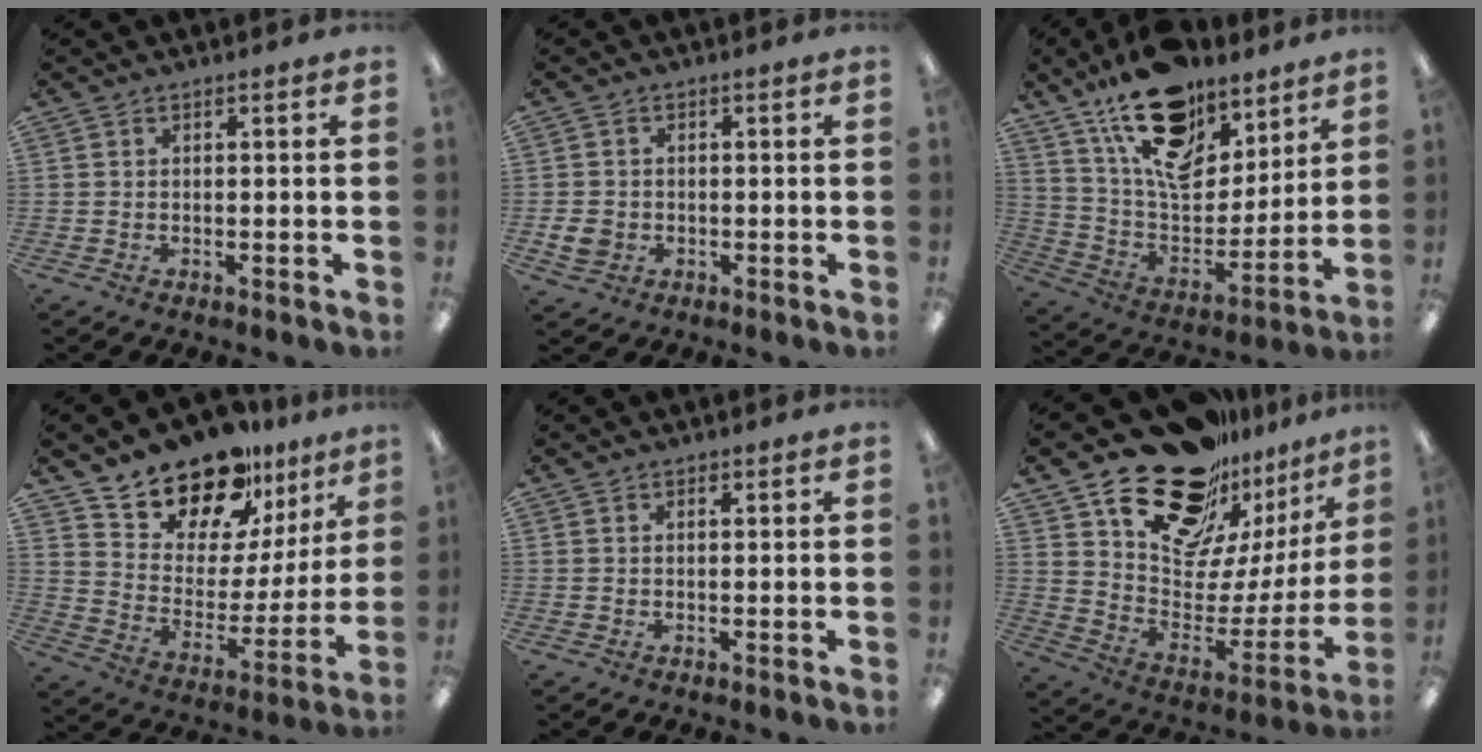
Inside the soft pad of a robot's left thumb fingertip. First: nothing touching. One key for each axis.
{"total": 3.7, "fx": -0.8, "fy": 3.2, "fz": 1.6, "tx": -0.023, "ty": 0.001, "tz": -0.016}
{"total": 19.9, "fx": 13.8, "fy": 10.1, "fz": 10.1, "tx": -0.175, "ty": -0.081, "tz": 0.247}
{"total": 17.7, "fx": 15.5, "fy": 7.4, "fz": 4.4, "tx": -0.097, "ty": -0.133, "tz": 0.281}
{"total": 0.6, "fx": 0.5, "fy": 0.3, "fz": 0.1, "tx": 0.005, "ty": -0.003, "tz": 0.007}
{"total": 24.5, "fx": 18.2, "fy": 12.6, "fz": 10.6, "tx": -0.156, "ty": -0.121, "tz": 0.331}